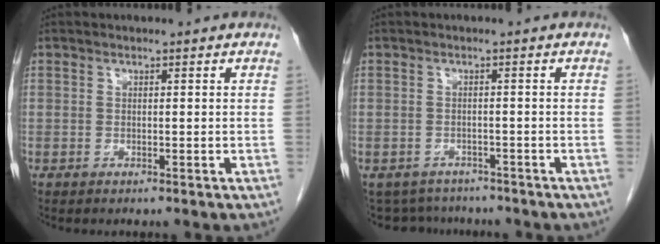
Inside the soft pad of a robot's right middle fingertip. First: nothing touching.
{"total": 6.4, "force": [-5.6, 3.1, 0.4], "torque": [-0.009, 0.004, -0.073]}